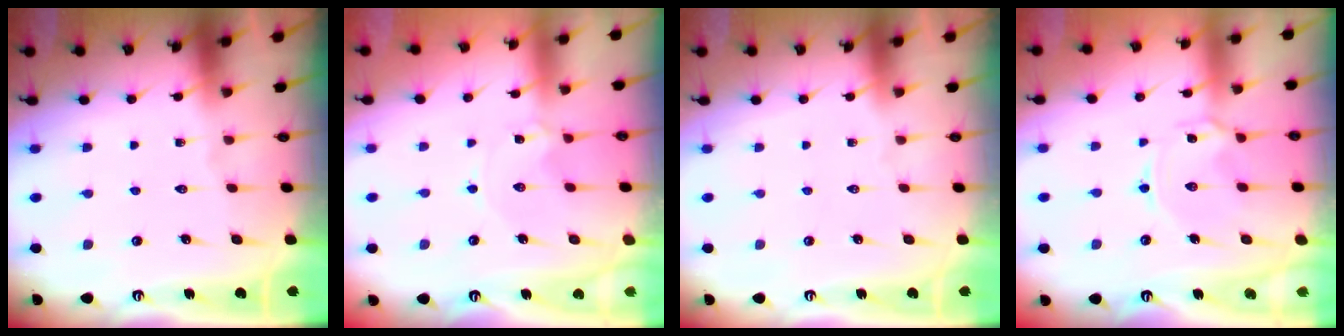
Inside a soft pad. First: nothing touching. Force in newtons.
{"total": 0.7, "press": 0.7, "slide": 0.1}
{"total": 0.0}
{"total": 3.0, "press": 2.9, "slide": 0.4}